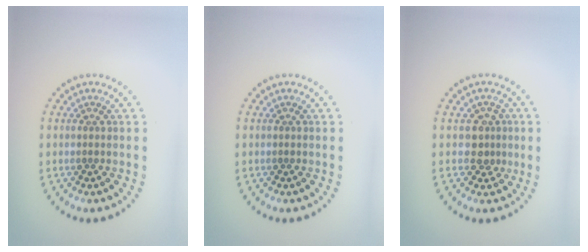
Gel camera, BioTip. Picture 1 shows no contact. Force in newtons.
{"total": 0.0}
{"total": 2.0, "press": 1.7, "slide": 1.2}